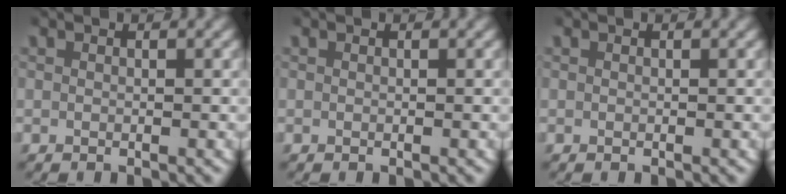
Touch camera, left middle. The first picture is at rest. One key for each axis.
{"total": 0.0}
{"total": 0.0}